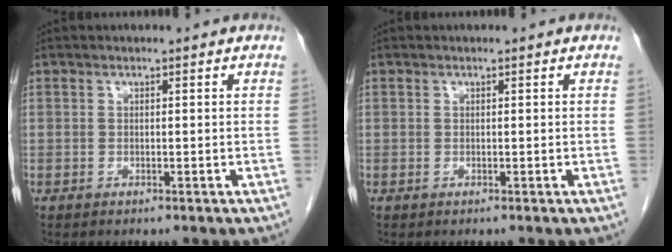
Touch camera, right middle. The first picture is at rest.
{"total": 0.0}